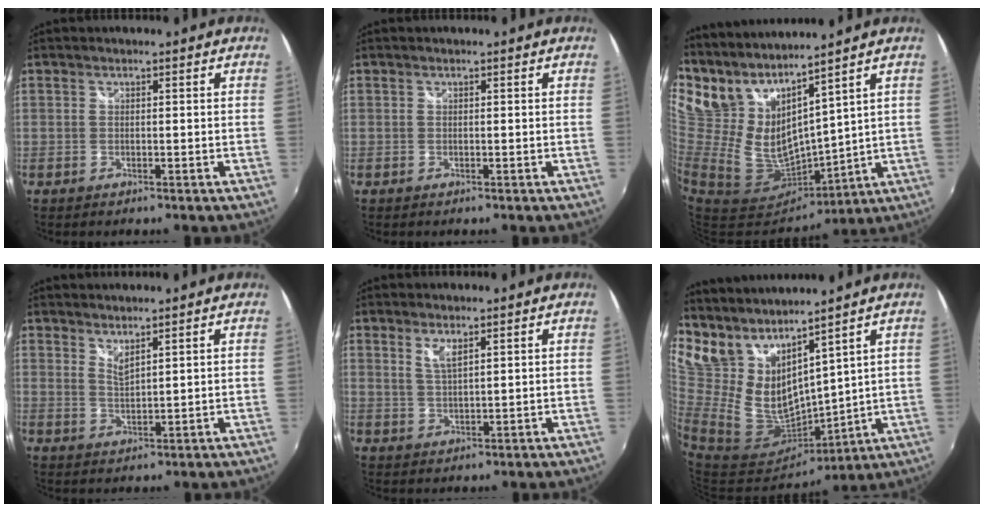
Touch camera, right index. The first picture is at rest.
{"total": 0.0}
{"total": 13.1, "force": [11.1, 3.5, 5.9], "torque": [-0.108, -0.037, 0.237]}
{"total": 2.7, "force": [2.4, 0.2, 1.3], "torque": [-0.022, -0.003, 0.040]}
{"total": 3.1, "force": [1.8, 0.8, 2.3], "torque": [-0.043, -0.003, 0.033]}
{"total": 13.8, "force": [11.5, 4.1, 6.3], "torque": [-0.120, -0.030, 0.248]}